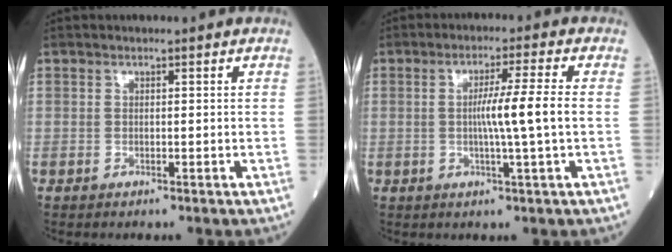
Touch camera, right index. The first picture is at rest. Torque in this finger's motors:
{"motor_torque": [0.99, -0.12, 0.51, 0.12]}